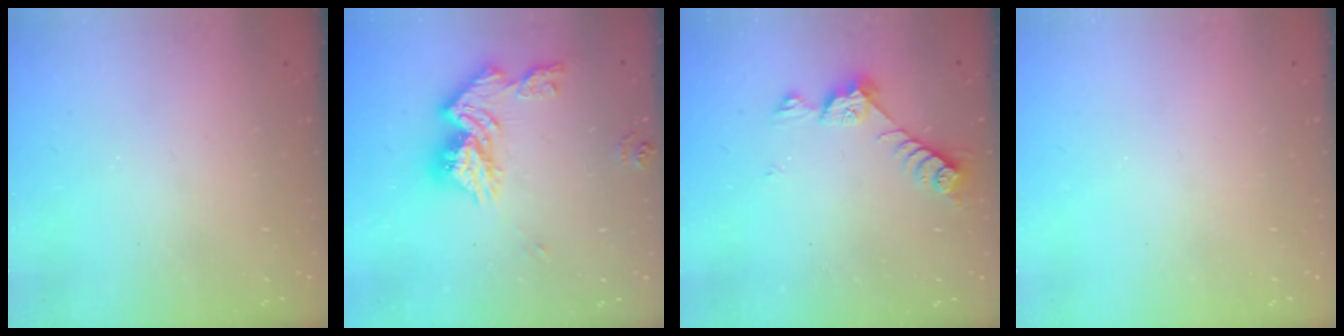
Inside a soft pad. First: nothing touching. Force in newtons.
{"total": 14.3, "press": 14.2, "slide": 1.5}
{"total": 7.3, "press": 7.3, "slide": 0.6}
{"total": 0.0}